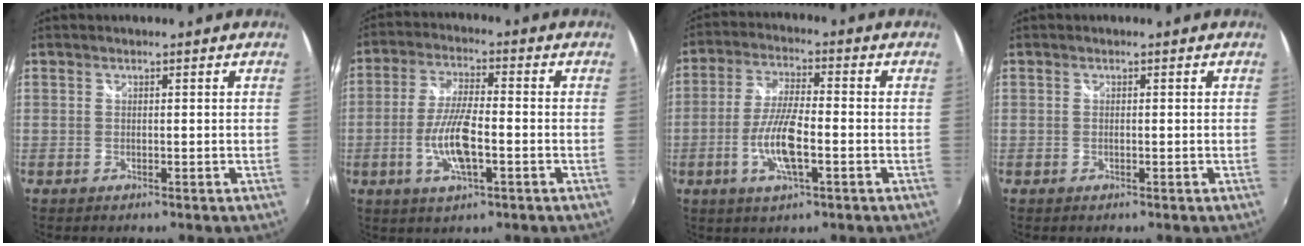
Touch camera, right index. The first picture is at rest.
{"total": 9.2, "force": [-2.8, 2.4, 8.4], "torque": [-0.171, -0.002, -0.055]}
{"total": 9.0, "force": [-3.0, 2.0, 8.3], "torque": [-0.170, -0.001, -0.059]}
{"total": 0.0}